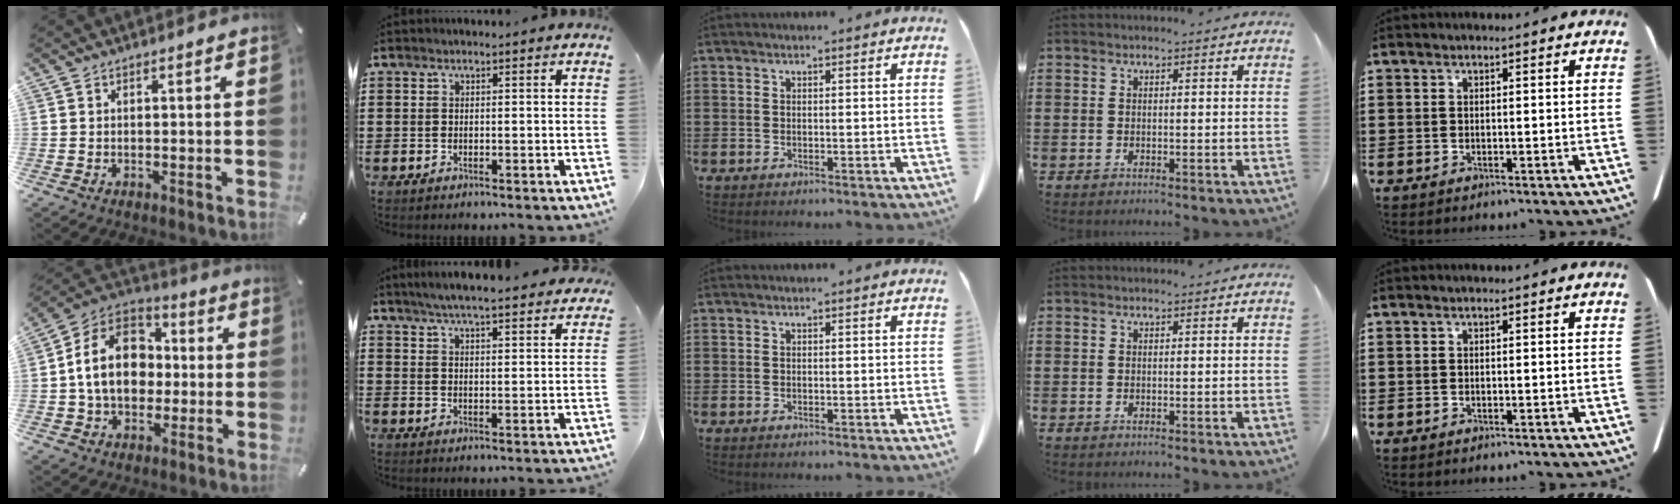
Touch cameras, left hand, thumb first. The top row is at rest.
{"thumb": {"total": 16.7, "force": [-1.0, 13.5, 9.8], "torque": [-0.203, 0.023, -0.021]}, "index": {"total": 5.2, "force": [5.0, -0.1, 1.7], "torque": [-0.051, -0.021, 0.088]}}